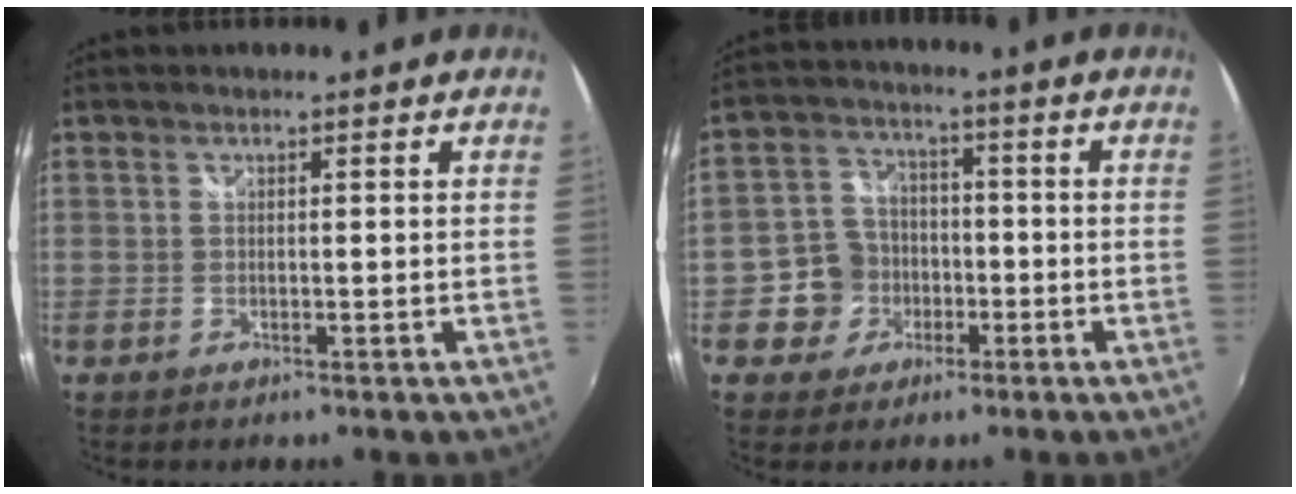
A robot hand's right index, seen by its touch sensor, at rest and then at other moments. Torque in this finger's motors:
{"motor_torque": [0.06, -0.01, -0.33, -0.21]}